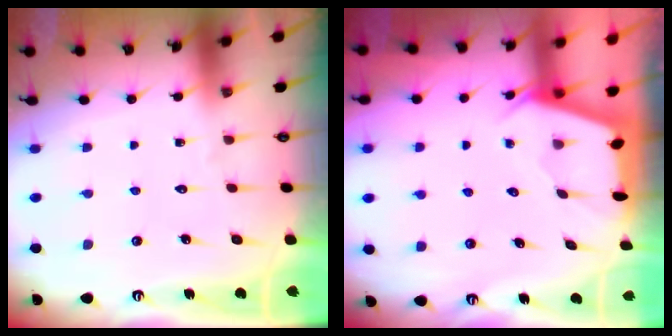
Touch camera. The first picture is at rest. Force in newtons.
{"total": 2.2, "press": 2.1, "slide": 0.3}